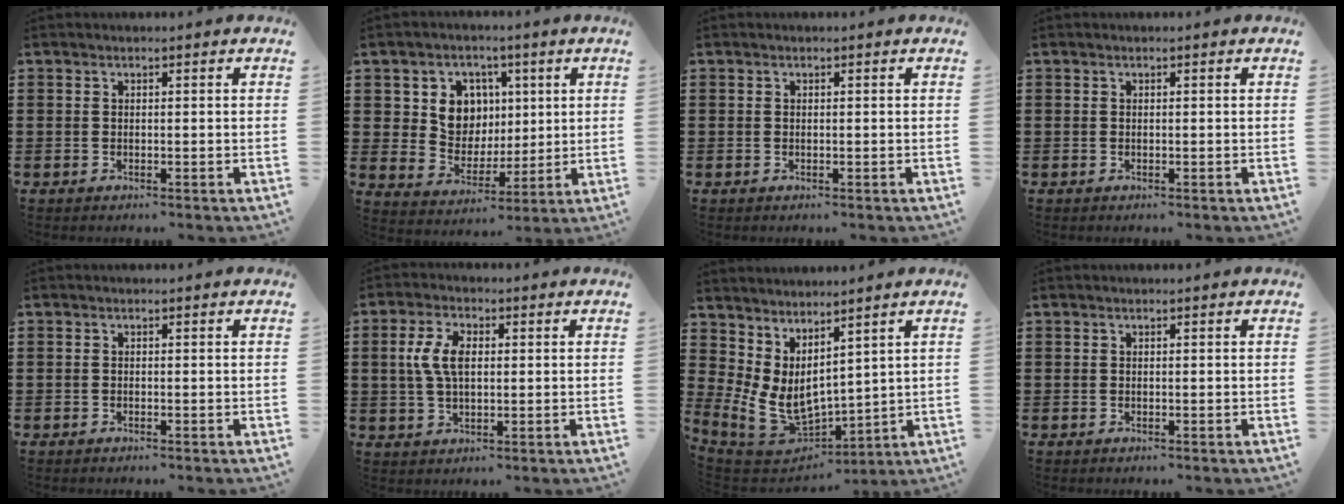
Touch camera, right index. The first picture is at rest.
{"total": 8.1, "force": [2.3, 7.1, 3.1], "torque": [-0.073, 0.011, 0.040]}
{"total": 0.0}
{"total": 0.0}
{"total": 0.0}
{"total": 5.9, "force": [0.8, 3.4, 4.8], "torque": [-0.117, 0.010, 0.006]}
{"total": 7.6, "force": [2.2, 5.2, 5.2], "torque": [-0.142, -0.038, 0.048]}
{"total": 0.0}